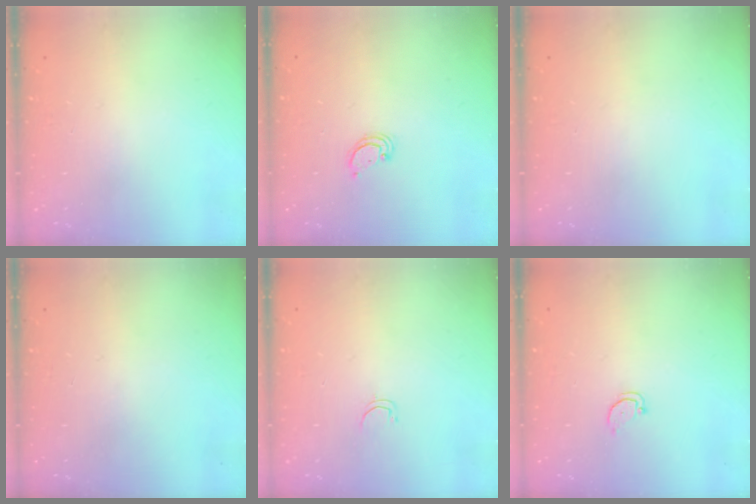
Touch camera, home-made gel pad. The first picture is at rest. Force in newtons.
{"total": 2.4, "press": 2.4, "slide": 0.2}
{"total": 0.0}
{"total": 0.0}
{"total": 3.3, "press": 3.2, "slide": 0.2}
{"total": 2.2, "press": 2.2, "slide": 0.2}